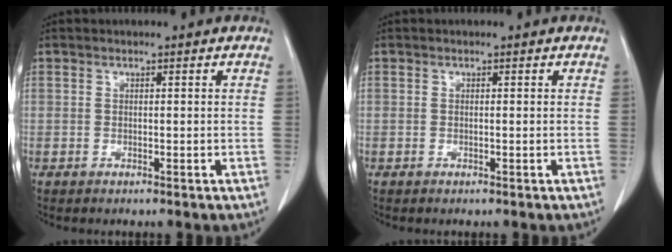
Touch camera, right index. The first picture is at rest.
{"total": 0.0}